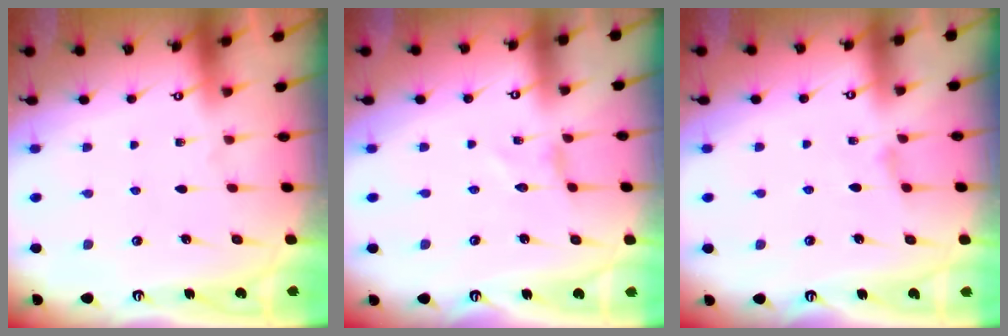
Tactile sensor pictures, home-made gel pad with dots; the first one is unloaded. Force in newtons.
{"total": 0.0}
{"total": 2.1, "press": 2.1, "slide": 0.4}